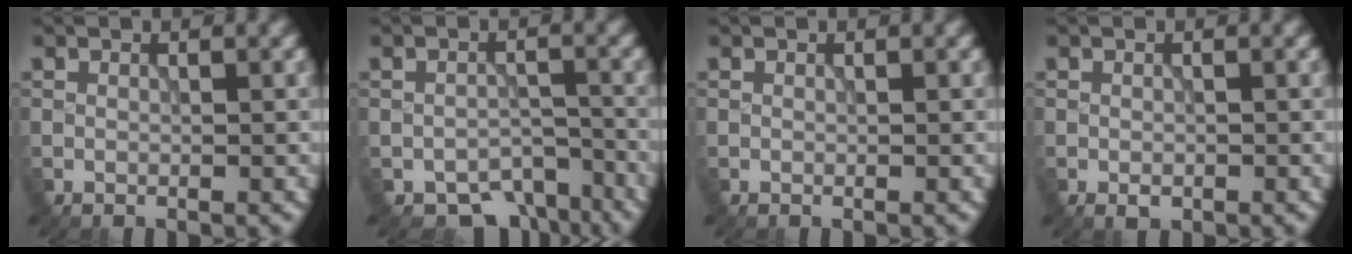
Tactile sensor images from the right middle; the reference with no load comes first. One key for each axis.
{"total": 4.9, "fx": -4.0, "fy": 2.4, "fz": 1.6, "tx": -0.014, "ty": -0.019, "tz": -0.054}
{"total": 0.0}
{"total": 0.8, "fx": -0.5, "fy": 0.5, "fz": 0.4, "tx": -0.007, "ty": -0.006, "tz": -0.005}